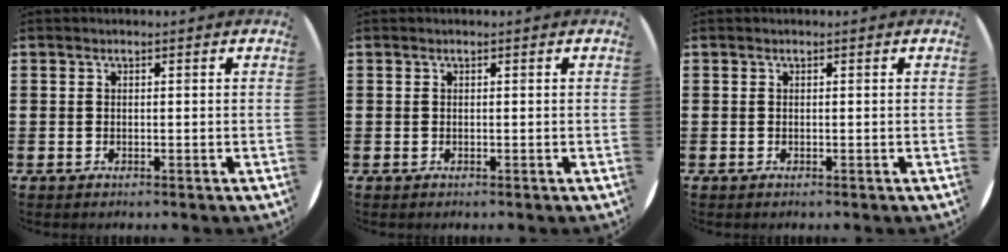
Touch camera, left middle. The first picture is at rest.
{"total": 0.0}
{"total": 0.0}